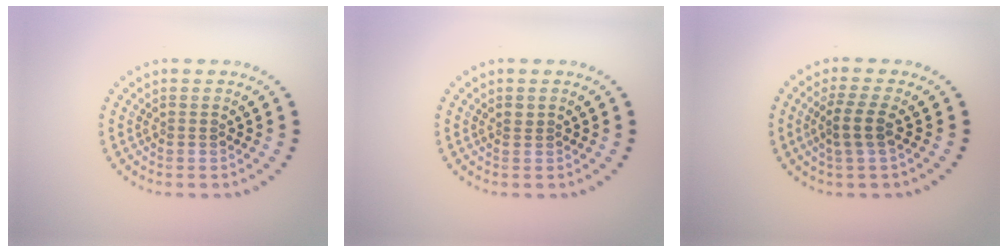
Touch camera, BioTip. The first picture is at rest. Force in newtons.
{"total": 0.6, "press": 0.4, "slide": 0.5}
{"total": 2.5, "press": 2.0, "slide": 1.5}